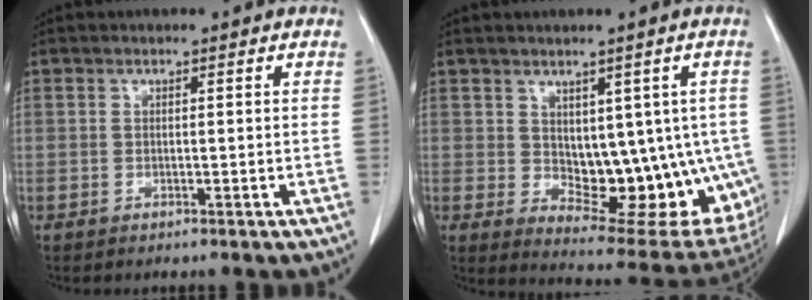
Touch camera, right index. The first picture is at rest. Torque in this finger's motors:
{"motor_torque": [0.59, 0.15, 0.14, 0.04]}